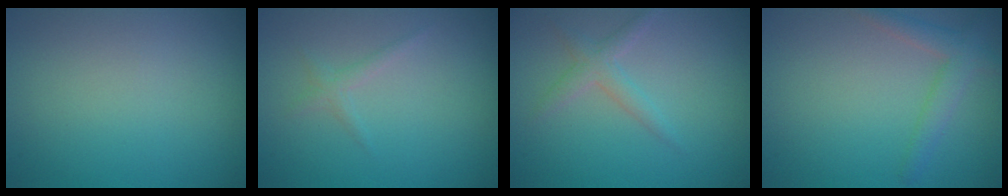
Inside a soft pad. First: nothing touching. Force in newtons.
{"total": 0.9, "press": 0.9, "slide": 0.1}
{"total": 1.7, "press": 1.7, "slide": 0.1}
{"total": 2.3, "press": 2.3, "slide": 0.1}